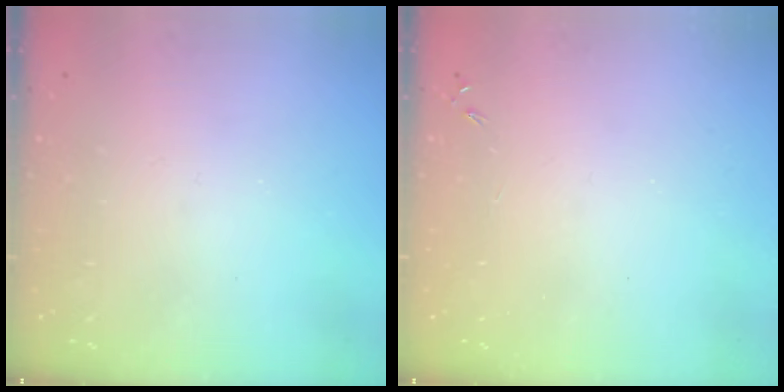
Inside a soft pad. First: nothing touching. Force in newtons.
{"total": 0.0}